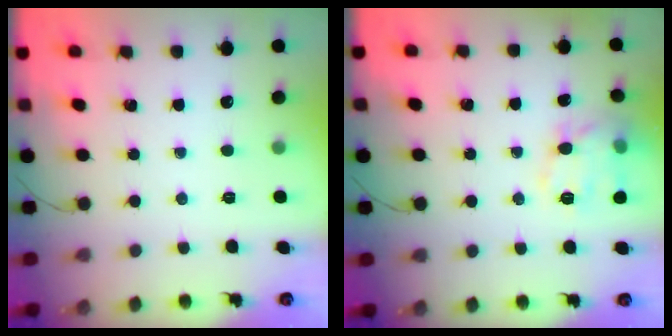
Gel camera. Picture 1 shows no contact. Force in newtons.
{"total": 11.4, "press": 11.4, "slide": 0.3}